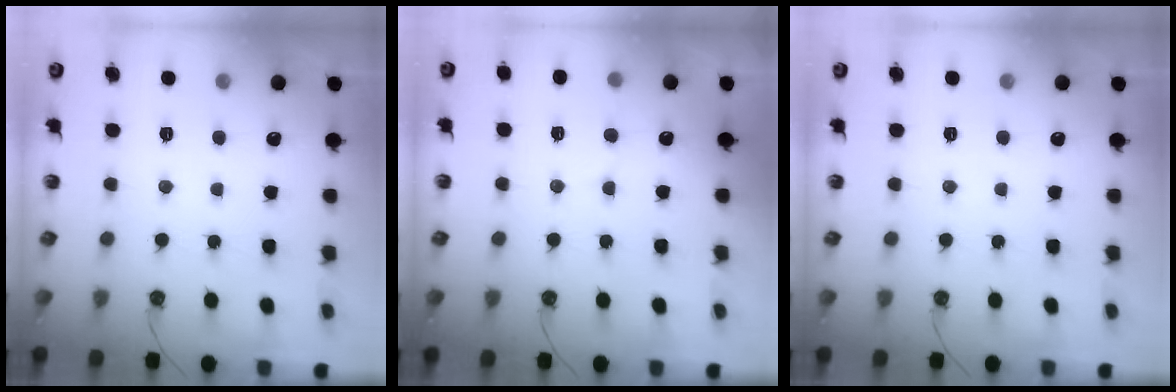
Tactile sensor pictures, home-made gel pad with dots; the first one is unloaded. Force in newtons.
{"total": 7.1, "press": 7.0, "slide": 1.3}
{"total": 0.0}